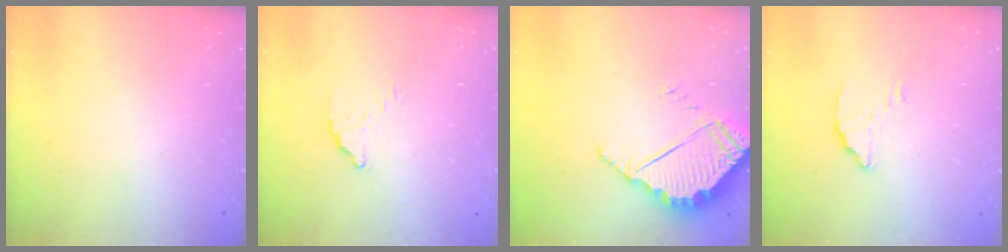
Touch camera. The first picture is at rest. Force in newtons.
{"total": 3.9, "press": 3.9, "slide": 0.1}
{"total": 5.8, "press": 5.8, "slide": 0.2}
{"total": 2.9, "press": 2.9, "slide": 0.3}